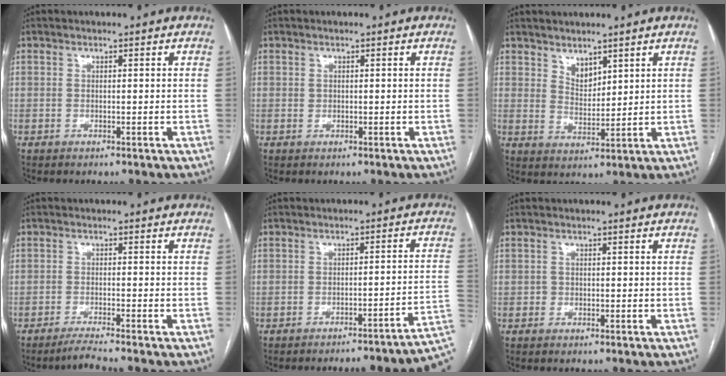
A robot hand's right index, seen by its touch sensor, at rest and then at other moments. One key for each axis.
{"total": 0.6, "fx": 0.1, "fy": 0.5, "fz": 0.2, "tx": -0.001, "ty": 0.001, "tz": 0.002}
{"total": 3.6, "fx": 2.7, "fy": 1.7, "fz": 1.6, "tx": -0.030, "ty": -0.005, "tz": 0.061}
{"total": 3.3, "fx": -2.9, "fy": -1.4, "fz": 0.9, "tx": -0.024, "ty": -0.013, "tz": -0.055}
{"total": 11.0, "fx": -8.3, "fy": -0.2, "fz": 7.1, "tx": -0.038, "ty": 0.021, "tz": -0.096}
{"total": 0.7, "fx": -0.2, "fy": 0.6, "fz": 0.0, "tx": 0.000, "ty": 0.004, "tz": -0.004}